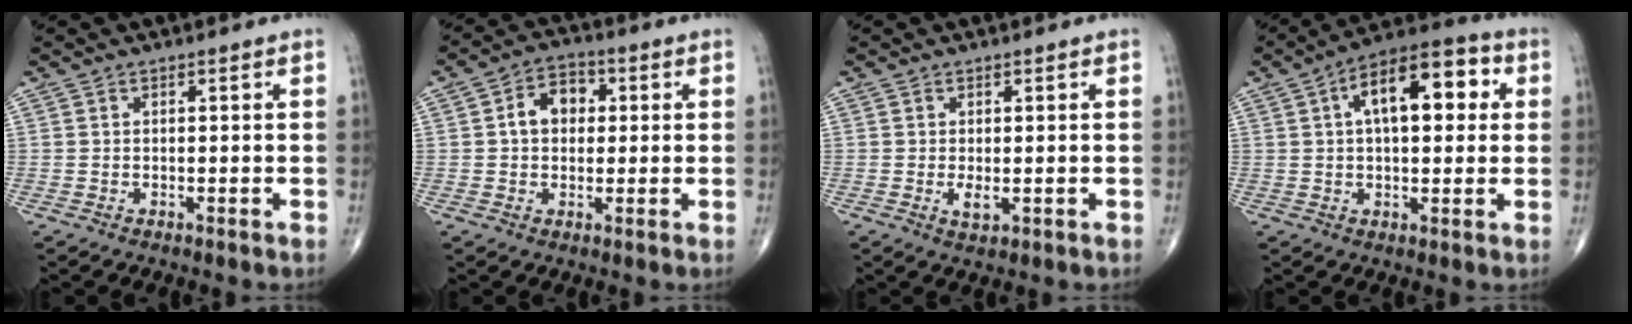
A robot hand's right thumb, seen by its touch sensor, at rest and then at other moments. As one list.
[{"total": 7.1, "force": [1.0, 5.3, 4.7], "torque": [-0.057, 0.016, 0.008]}, {"total": 2.1, "force": [-0.3, 0.9, 1.9], "torque": [-0.036, -0.006, 0.000]}, {"total": 14.9, "force": [3.7, 7.2, 12.5], "torque": [-0.166, 0.026, 0.048]}]